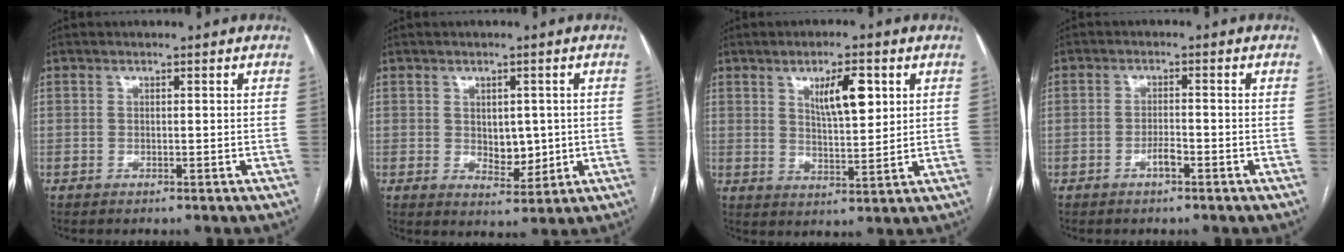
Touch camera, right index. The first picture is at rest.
{"total": 4.8, "force": [0.2, 2.9, 3.8], "torque": [-0.051, -0.004, 0.015]}
{"total": 7.3, "force": [3.0, 2.1, 6.3], "torque": [-0.106, 0.001, 0.053]}
{"total": 1.4, "force": [-0.9, 0.4, 1.0], "torque": [-0.018, 0.002, -0.015]}